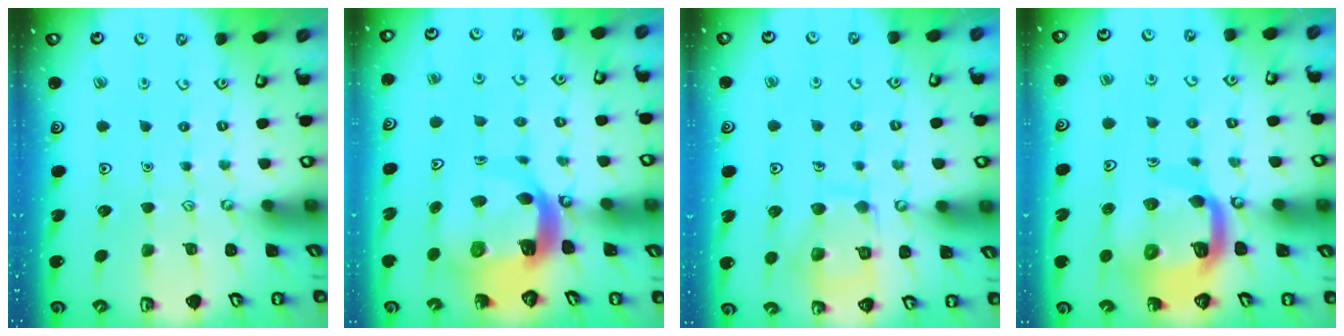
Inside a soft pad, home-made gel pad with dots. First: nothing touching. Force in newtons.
{"total": 8.4, "press": 8.3, "slide": 0.9}
{"total": 11.5, "press": 11.5, "slide": 1.0}
{"total": 12.3, "press": 12.3, "slide": 1.1}